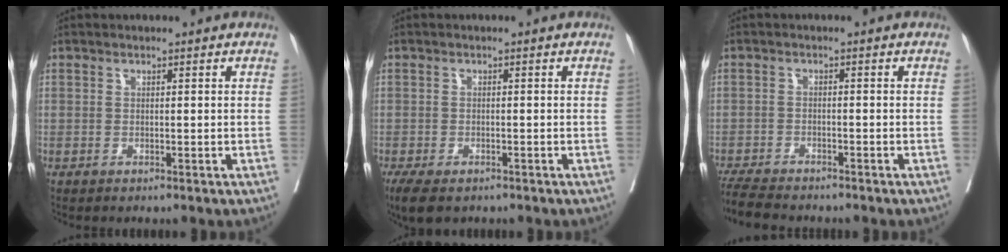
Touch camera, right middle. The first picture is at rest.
{"total": 5.7, "force": [-4.1, 2.4, 3.1], "torque": [-0.051, -0.012, -0.063]}
{"total": 6.9, "force": [-6.4, 1.0, 2.5], "torque": [-0.038, -0.017, -0.108]}